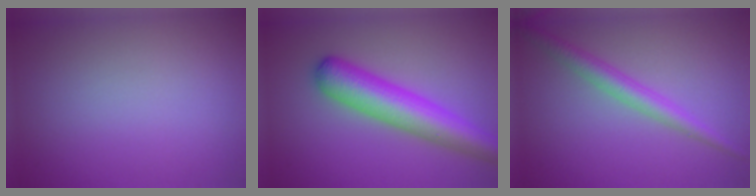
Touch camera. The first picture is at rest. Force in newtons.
{"total": 7.0, "press": 7.0, "slide": 0.2}
{"total": 2.9, "press": 2.9, "slide": 0.1}